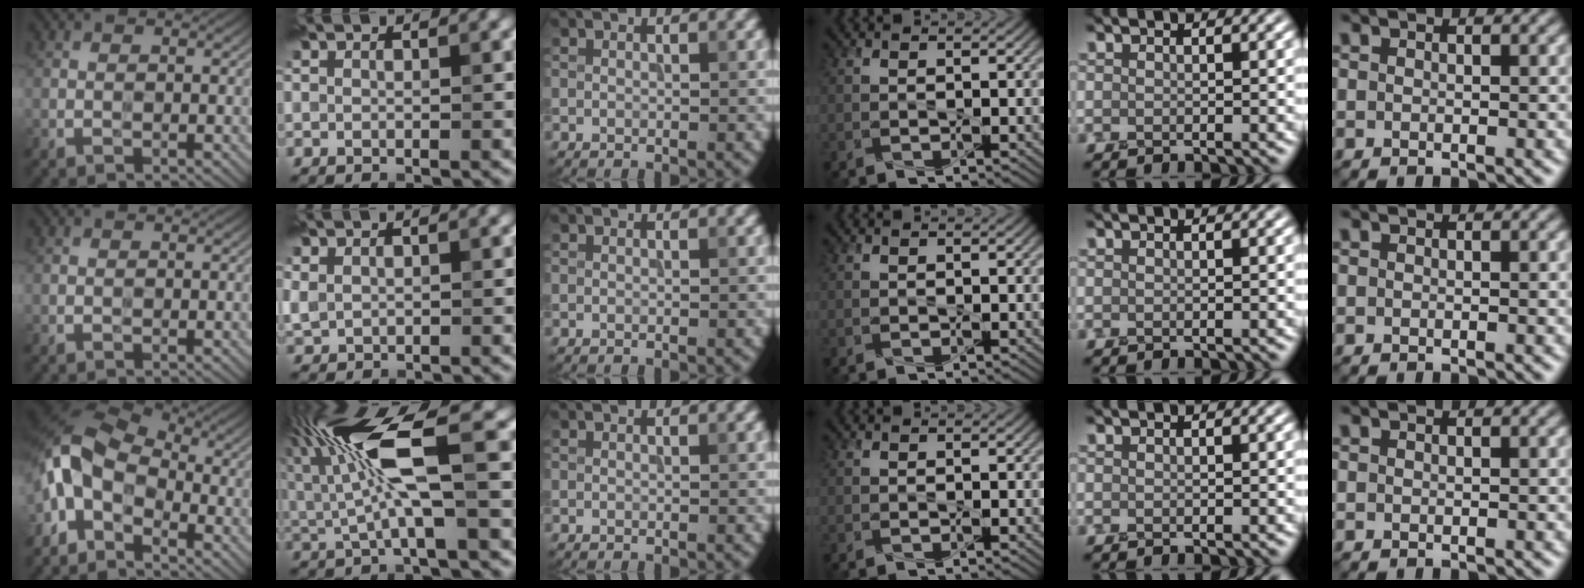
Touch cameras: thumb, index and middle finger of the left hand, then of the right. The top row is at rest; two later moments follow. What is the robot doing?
{"motion": "squeeze", "object": "tweezer"}